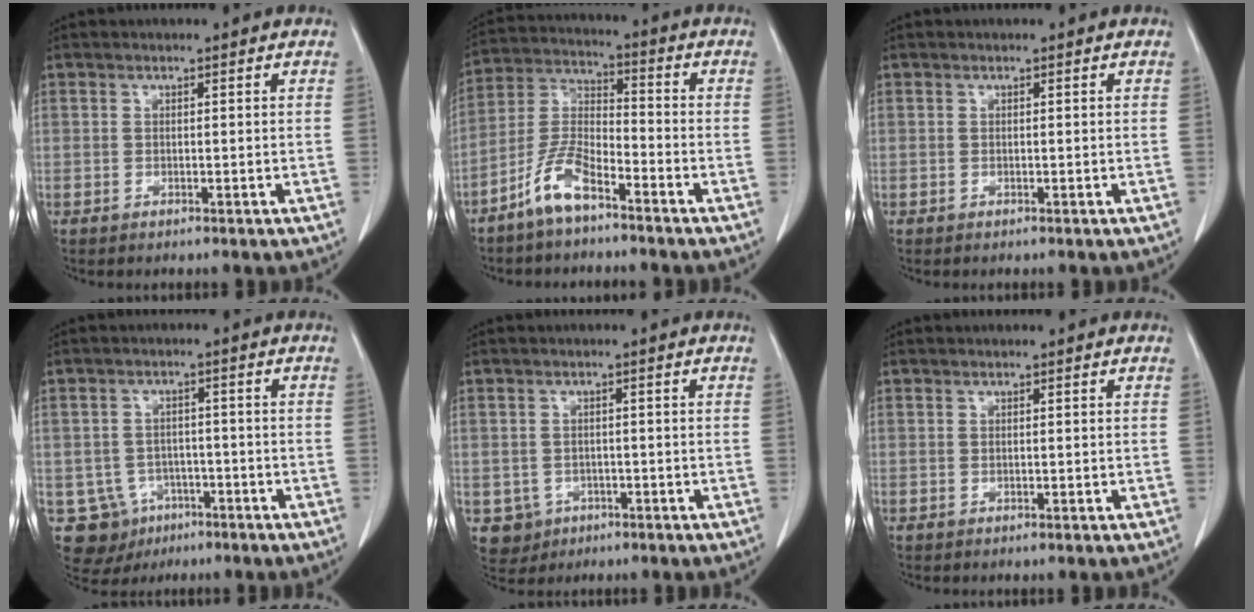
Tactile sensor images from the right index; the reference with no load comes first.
{"total": 8.3, "force": [-5.7, 2.4, 5.5], "torque": [-0.124, 0.001, -0.120]}
{"total": 0.0}
{"total": 8.5, "force": [-3.5, 7.7, 1.1], "torque": [-0.025, 0.011, -0.041]}
{"total": 4.4, "force": [-1.6, 4.1, 0.4], "torque": [-0.001, 0.008, -0.019]}
{"total": 0.0}